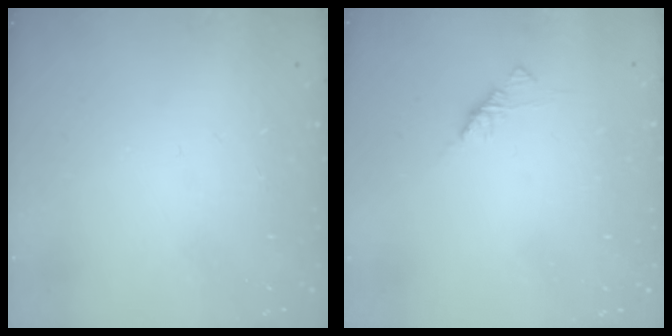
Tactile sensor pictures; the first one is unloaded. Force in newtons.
{"total": 1.9, "press": 1.7, "slide": 0.6}